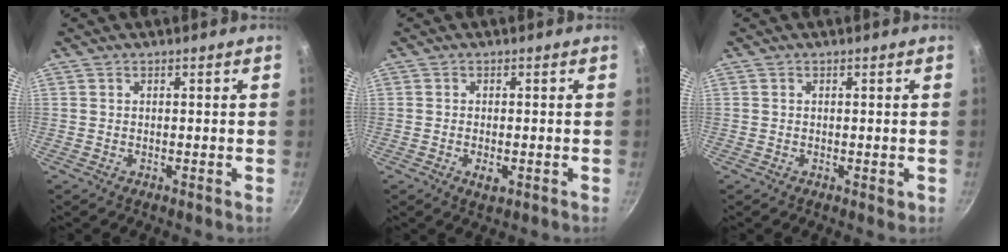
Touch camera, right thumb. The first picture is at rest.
{"total": 2.3, "force": [-0.7, 1.0, 1.9], "torque": [-0.037, -0.004, -0.011]}
{"total": 0.9, "force": [-0.2, 0.6, 0.6], "torque": [-0.007, 0.001, -0.002]}